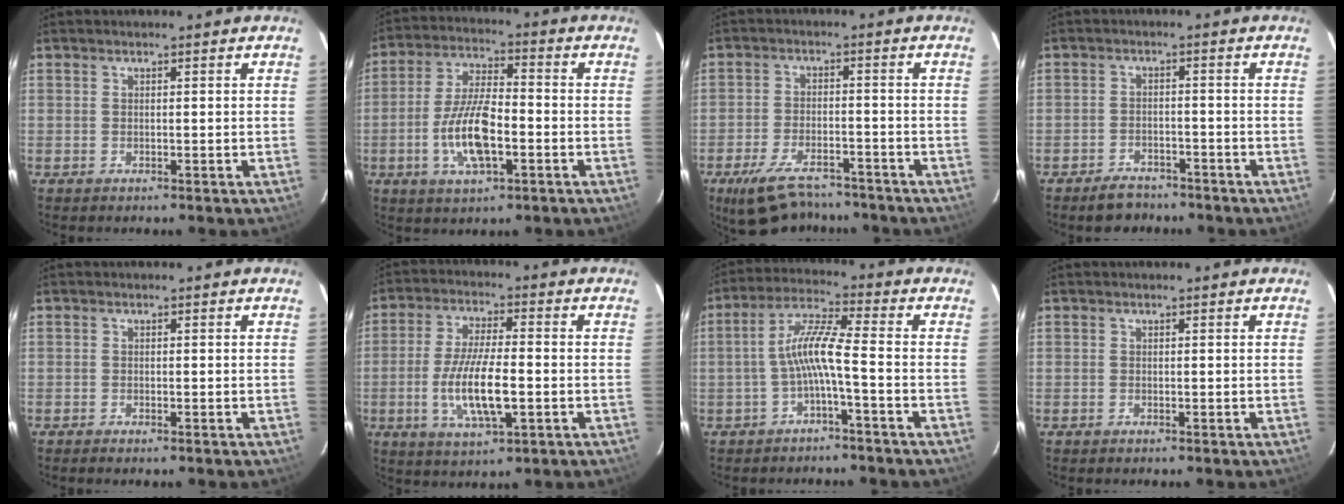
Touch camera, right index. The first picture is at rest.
{"total": 11.8, "force": [-3.5, 4.3, 10.4], "torque": [-0.213, -0.001, -0.064]}
{"total": 12.1, "force": [-9.6, 5.1, 5.4], "torque": [-0.126, -0.009, -0.145]}
{"total": 5.3, "force": [-4.3, 2.8, 1.3], "torque": [-0.039, 0.012, -0.061]}
{"total": 0.7, "force": [-0.6, 0.1, 0.3], "torque": [-0.007, -0.002, -0.011]}
{"total": 11.4, "force": [-2.6, 3.1, 10.6], "torque": [-0.212, -0.009, -0.048]}
{"total": 6.8, "force": [-2.4, 0.0, 6.3], "torque": [-0.146, 0.016, -0.045]}
{"total": 0.0}